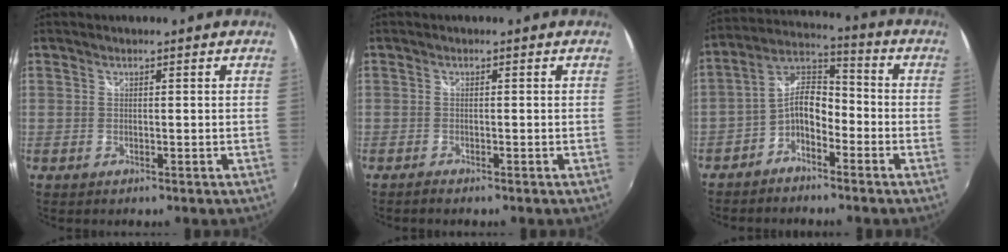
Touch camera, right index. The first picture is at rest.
{"total": 1.1, "force": [-1.1, 0.1, 0.4], "torque": [-0.011, -0.005, -0.021]}
{"total": 7.7, "force": [-4.0, 3.9, 5.3], "torque": [-0.118, 0.027, -0.077]}